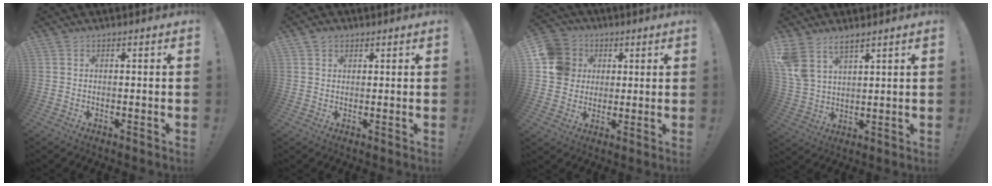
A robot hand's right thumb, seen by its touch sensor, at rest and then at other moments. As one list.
[{"total": 2.1, "force": [1.2, 1.6, 0.6], "torque": [0.001, -0.006, 0.020]}, {"total": 11.8, "force": [2.3, 10.9, 3.9], "torque": [-0.055, 0.004, 0.050]}, {"total": 8.1, "force": [5.8, 4.0, 3.9], "torque": [-0.077, -0.024, 0.115]}]